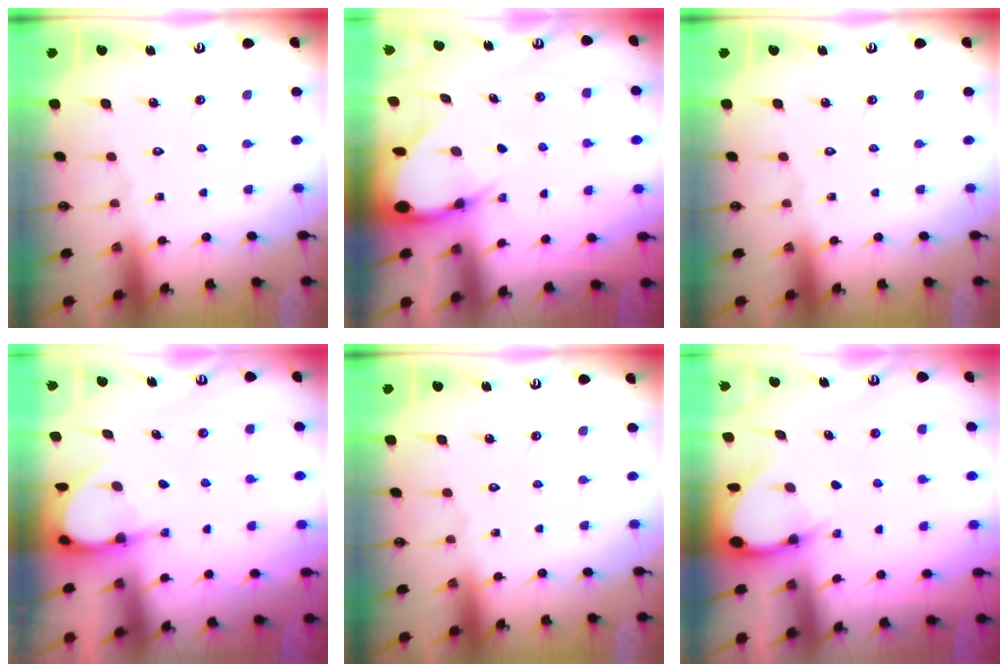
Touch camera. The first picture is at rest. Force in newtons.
{"total": 4.5, "press": 4.5, "slide": 0.6}
{"total": 0.0}
{"total": 3.9, "press": 3.9, "slide": 0.3}
{"total": 0.0}
{"total": 3.3, "press": 3.3, "slide": 0.2}